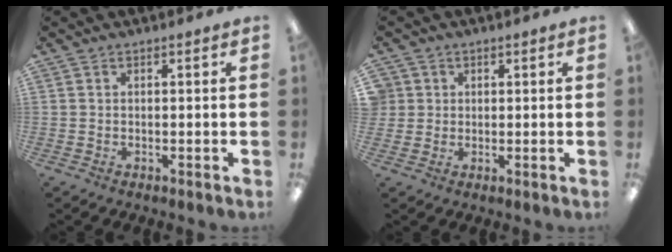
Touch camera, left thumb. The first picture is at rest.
{"total": 2.7, "force": [0.7, 2.6, -0.5], "torque": [0.008, 0.000, 0.011]}